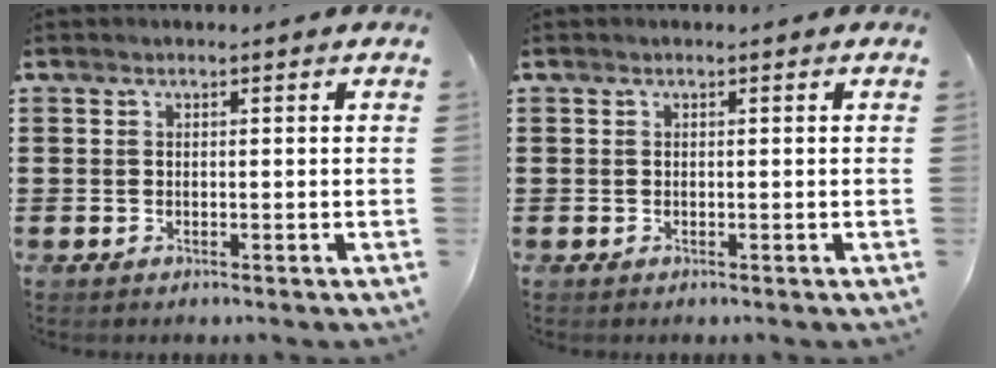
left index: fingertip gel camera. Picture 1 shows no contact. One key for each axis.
{"total": 0.0}